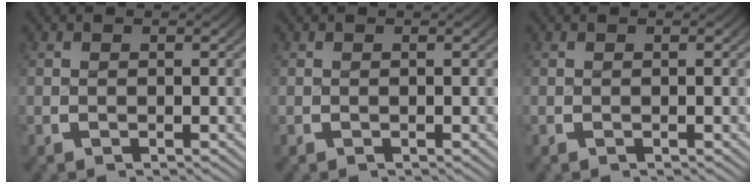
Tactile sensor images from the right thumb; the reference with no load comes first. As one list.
[{"total": 0.0}, {"total": 0.0}]